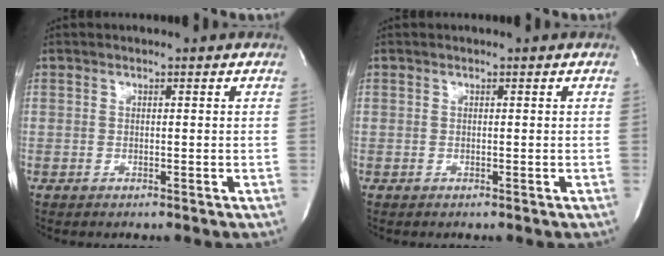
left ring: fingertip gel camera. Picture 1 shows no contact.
{"total": 0.0}